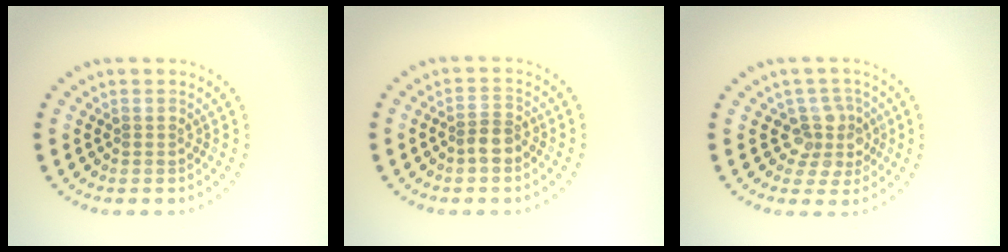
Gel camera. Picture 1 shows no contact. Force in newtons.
{"total": 1.9, "press": 1.7, "slide": 0.9}
{"total": 3.1, "press": 2.4, "slide": 1.9}